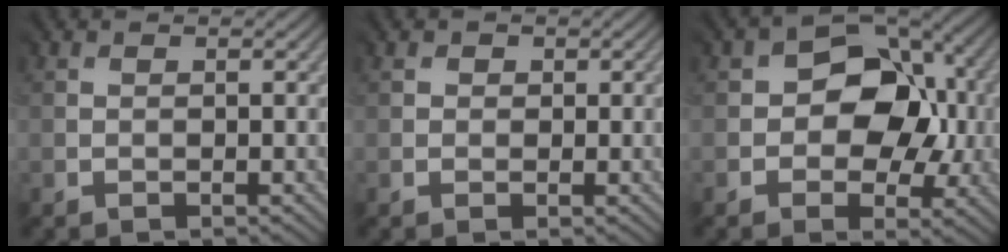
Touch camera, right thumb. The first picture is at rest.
{"total": 0.9, "force": [0.6, 0.6, -0.3], "torque": [0.002, 0.001, 0.007]}
{"total": 10.3, "force": [0.5, 7.2, 7.3], "torque": [-0.096, 0.011, 0.000]}